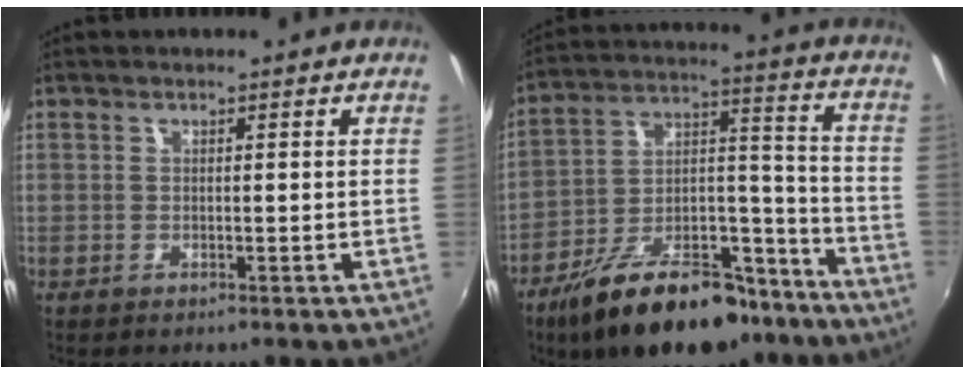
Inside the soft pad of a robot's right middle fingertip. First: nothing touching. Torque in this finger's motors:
{"motor_torque": [1.02, -1.11, 0.30, 0.17]}